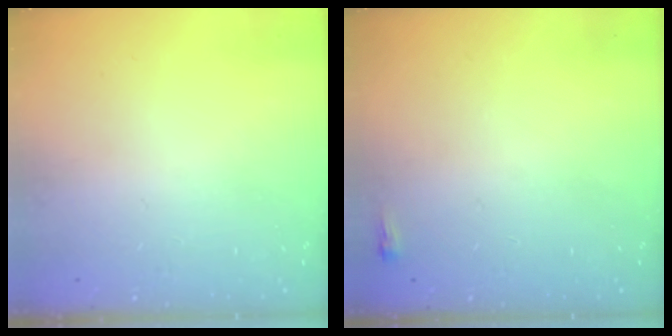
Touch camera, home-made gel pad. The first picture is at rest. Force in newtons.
{"total": 2.0, "press": 2.0, "slide": 0.5}